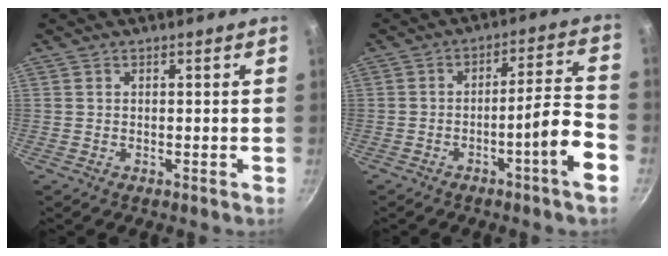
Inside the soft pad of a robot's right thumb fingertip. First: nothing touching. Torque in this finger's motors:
{"motor_torque": [3.07, 1.52, 2.17, -0.60, 0.37]}